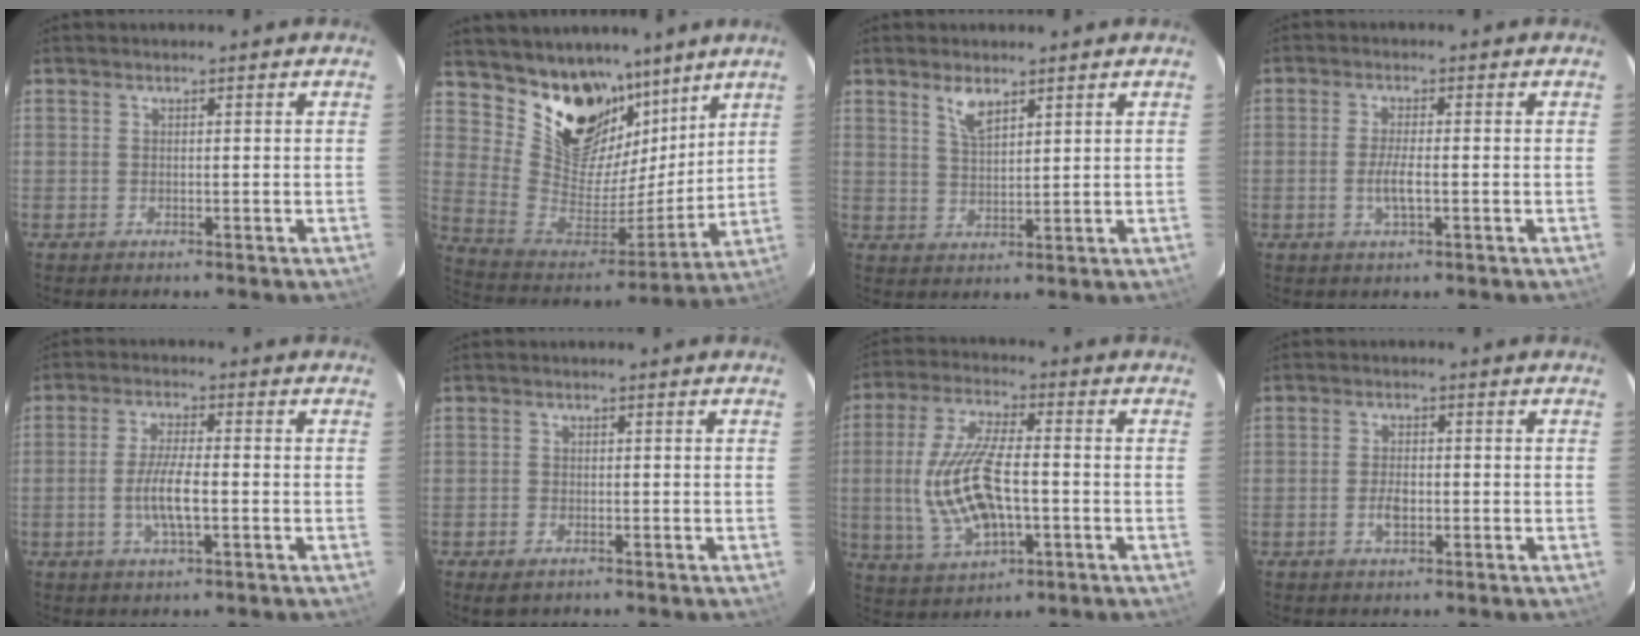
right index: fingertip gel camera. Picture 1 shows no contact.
{"total": 19.0, "force": [13.1, 11.5, 7.7], "torque": [-0.173, -0.009, 0.248]}
{"total": 4.3, "force": [2.9, 1.6, 2.8], "torque": [-0.052, 0.000, 0.057]}
{"total": 3.9, "force": [-1.1, 0.7, 3.6], "torque": [-0.071, -0.005, -0.019]}
{"total": 6.6, "force": [-1.6, 1.4, 6.2], "torque": [-0.122, -0.004, -0.031]}
{"total": 2.6, "force": [-1.5, 1.5, 1.4], "torque": [-0.029, -0.006, -0.025]}
{"total": 15.0, "force": [-2.0, 6.1, 13.6], "torque": [-0.281, -0.003, -0.025]}
{"total": 3.5, "force": [-1.0, 1.8, 2.8], "torque": [-0.055, 0.001, -0.017]}